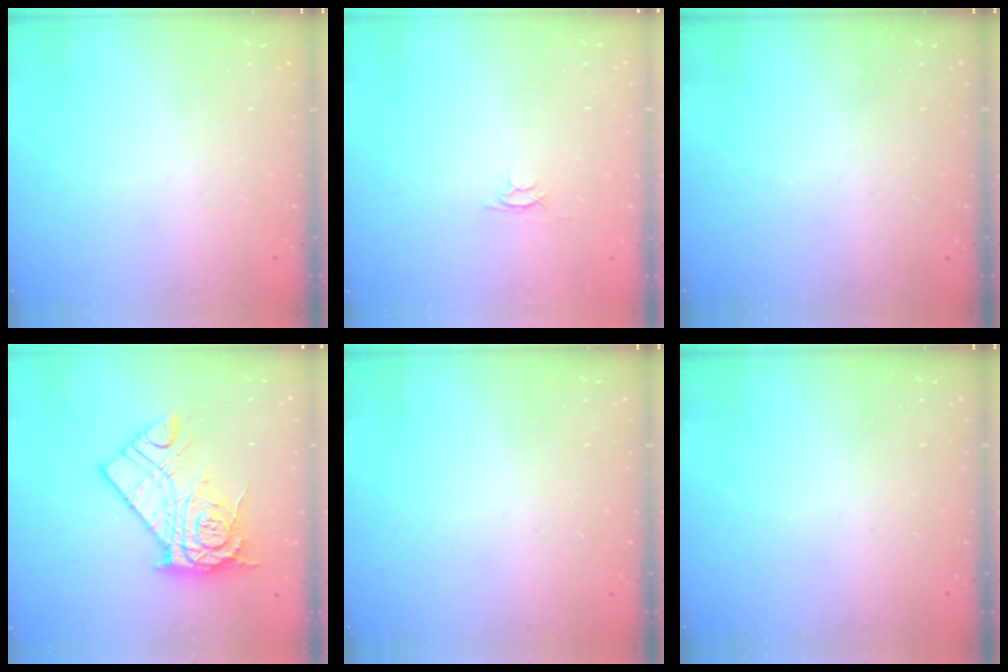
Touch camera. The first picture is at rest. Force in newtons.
{"total": 2.4, "press": 2.4, "slide": 0.3}
{"total": 0.0}
{"total": 16.4, "press": 16.4, "slide": 1.2}
{"total": 0.0}
{"total": 0.0}